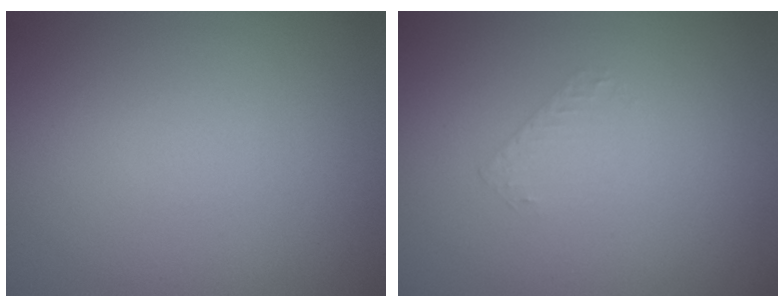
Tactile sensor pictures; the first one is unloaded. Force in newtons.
{"total": 0.6, "press": 0.4, "slide": 0.5}